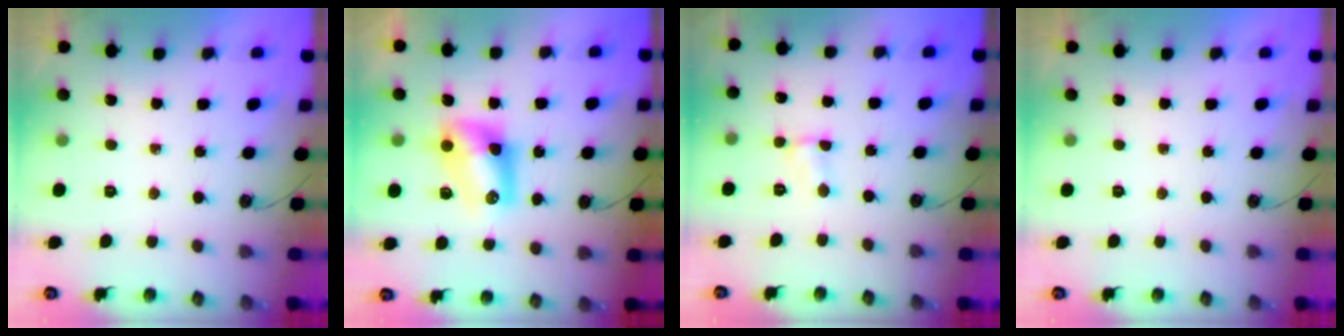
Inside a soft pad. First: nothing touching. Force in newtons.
{"total": 9.3, "press": 9.3, "slide": 0.6}
{"total": 1.7, "press": 1.7, "slide": 0.2}
{"total": 0.0}